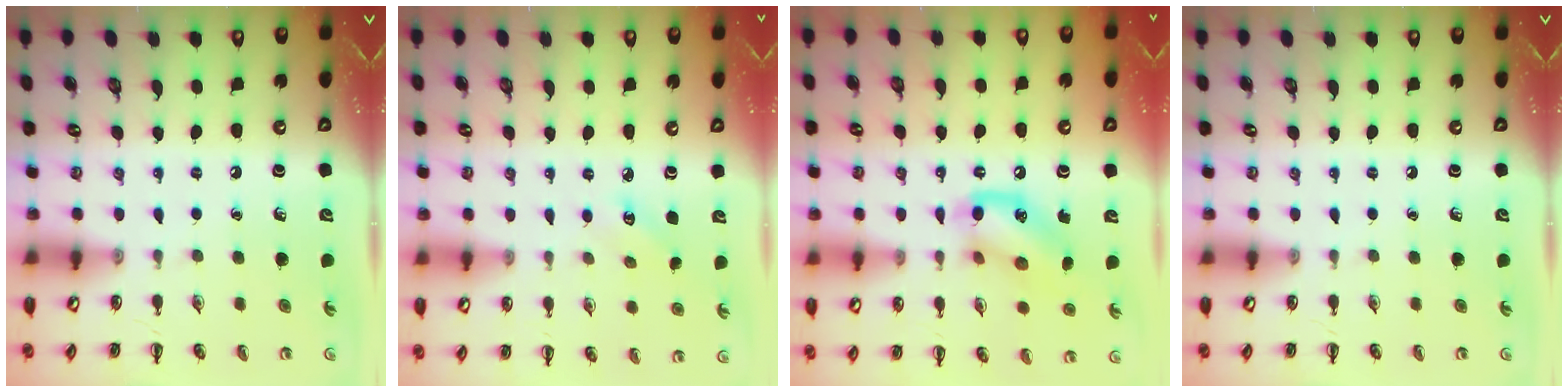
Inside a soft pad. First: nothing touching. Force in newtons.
{"total": 2.3, "press": 2.2, "slide": 0.6}
{"total": 12.9, "press": 12.8, "slide": 1.9}
{"total": 0.0}